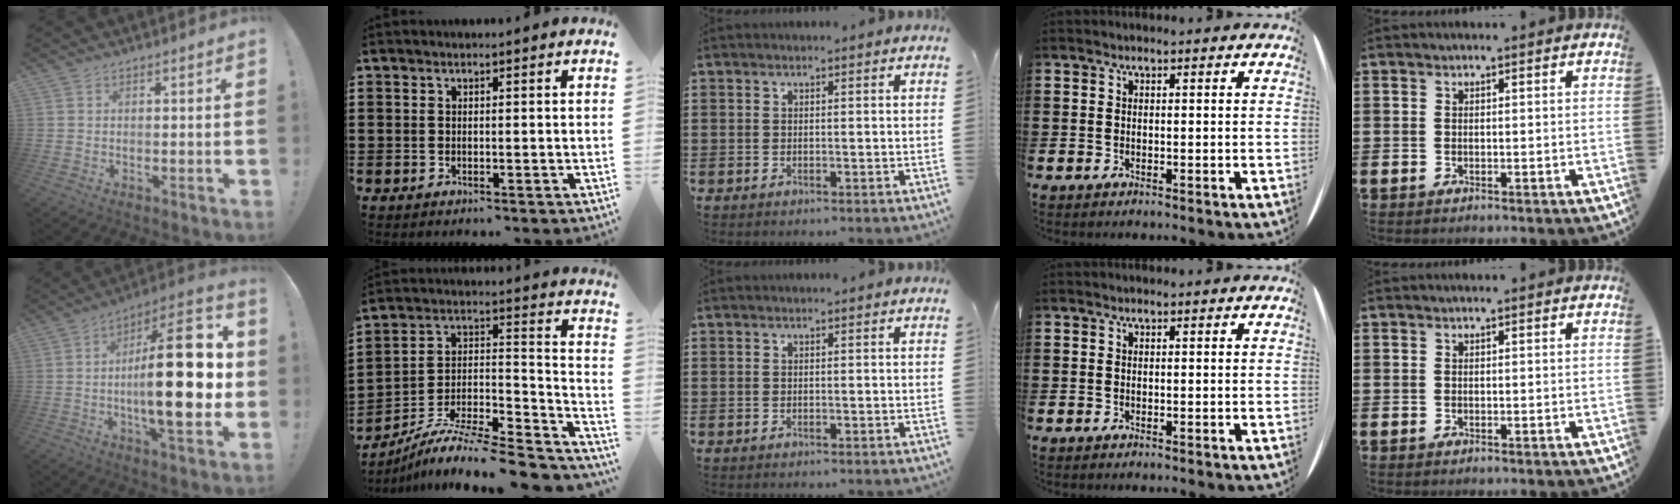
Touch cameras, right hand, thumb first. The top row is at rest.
{"thumb": {"total": 25.7, "force": [-1.0, 8.1, 24.4], "torque": [-0.391, 0.001, -0.020]}, "index": {"total": 8.4, "force": [-7.2, 1.6, 4.0], "torque": [-0.072, 0.003, -0.144]}}